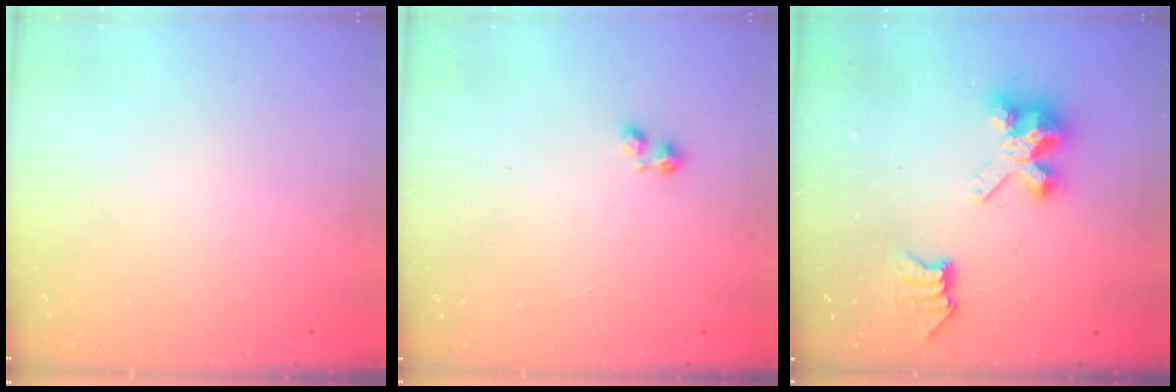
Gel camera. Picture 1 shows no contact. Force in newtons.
{"total": 1.7, "press": 1.7, "slide": 0.5}
{"total": 7.1, "press": 7.1, "slide": 0.1}